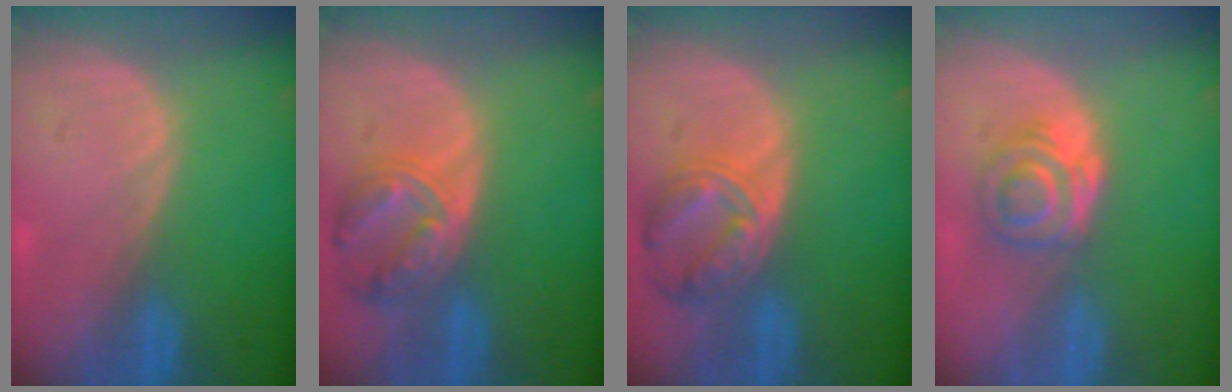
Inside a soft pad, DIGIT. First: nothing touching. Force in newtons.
{"total": 8.1, "press": 7.0, "slide": 4.0}
{"total": 8.2, "press": 7.2, "slide": 4.0}
{"total": 6.2, "press": 5.2, "slide": 3.3}